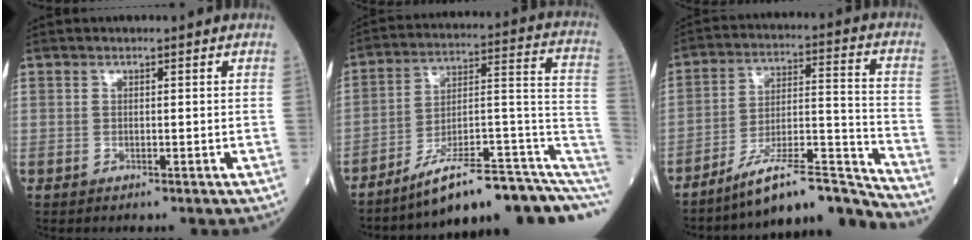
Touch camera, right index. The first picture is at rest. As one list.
[{"total": 18.1, "force": [-11.8, 3.7, 13.2], "torque": [-0.131, 0.063, -0.173]}, {"total": 14.4, "force": [-13.3, 0.1, 5.7], "torque": [-0.074, 0.043, -0.222]}]